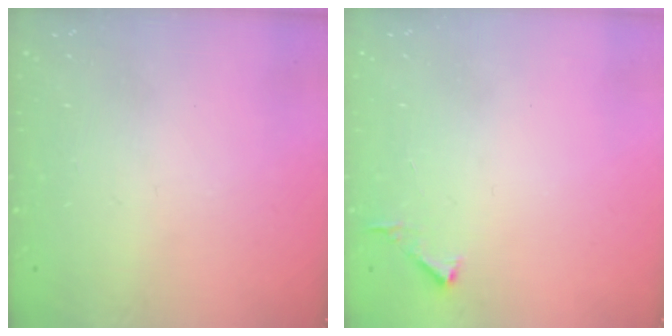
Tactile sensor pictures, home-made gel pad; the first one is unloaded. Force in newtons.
{"total": 2.8, "press": 2.8, "slide": 0.3}